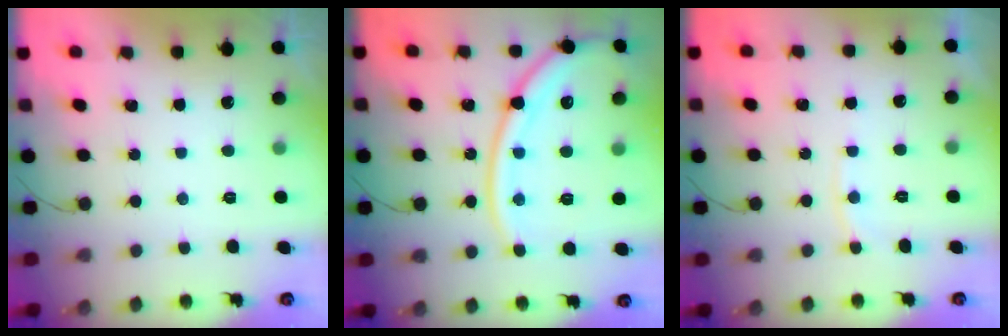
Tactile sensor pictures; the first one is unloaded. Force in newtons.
{"total": 16.2, "press": 16.2, "slide": 1.5}
{"total": 5.1, "press": 5.1, "slide": 0.5}